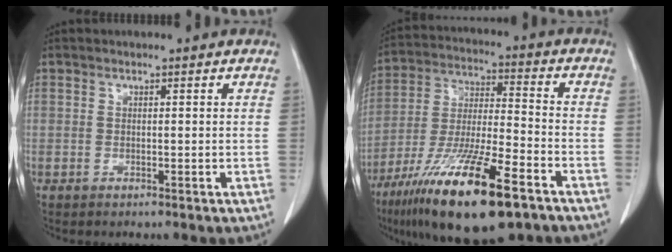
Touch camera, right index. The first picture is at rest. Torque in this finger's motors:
{"motor_torque": [1.36, -0.78, 1.05, 0.21]}